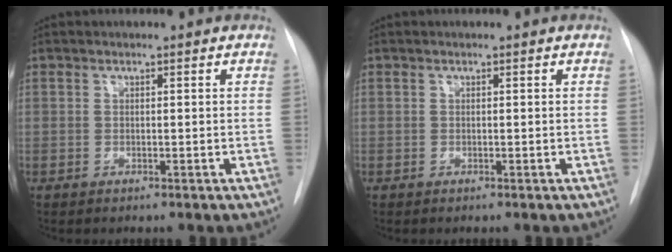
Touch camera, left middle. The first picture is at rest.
{"total": 0.0}